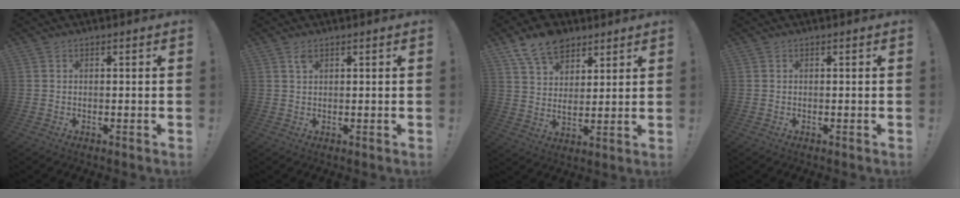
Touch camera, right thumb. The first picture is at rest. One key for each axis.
{"total": 2.2, "fx": 1.4, "fy": 1.0, "fz": 1.3, "tx": -0.018, "ty": -0.004, "tz": 0.023}
{"total": 11.0, "fx": 8.1, "fy": 6.3, "fz": 4.2, "tx": -0.071, "ty": -0.042, "tz": 0.155}
{"total": 0.0}